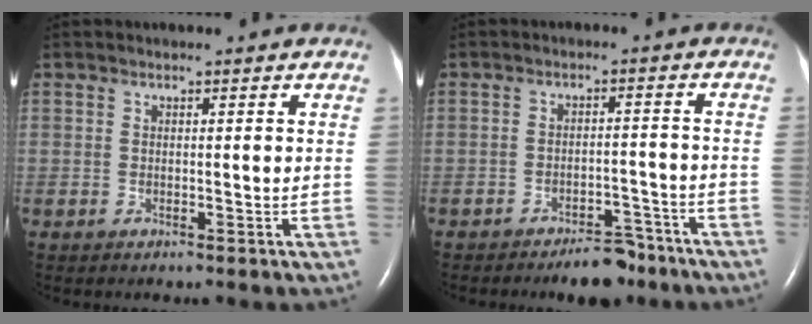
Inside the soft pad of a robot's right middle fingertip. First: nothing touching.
{"total": 6.1, "force": [-5.0, 2.2, 2.6], "torque": [-0.030, 0.006, -0.075]}